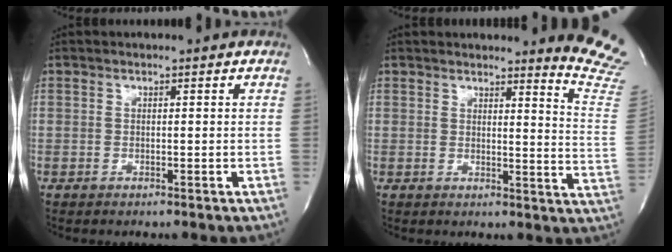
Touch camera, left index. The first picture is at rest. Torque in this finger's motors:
{"motor_torque": [-0.03, -0.06, 0.20, 0.02]}